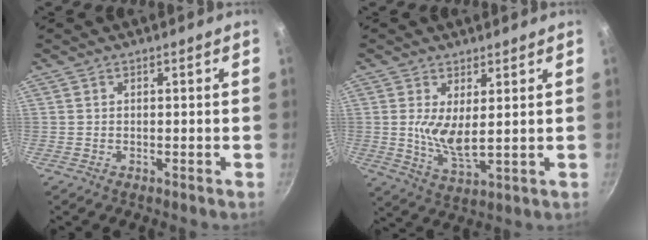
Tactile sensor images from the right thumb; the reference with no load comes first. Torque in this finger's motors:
{"motor_torque": [2.06, 2.95, 0.58, -0.42, 0.24]}